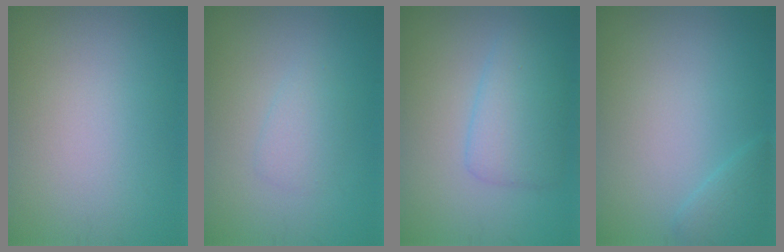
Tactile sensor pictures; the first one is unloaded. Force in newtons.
{"total": 1.4, "press": 1.4, "slide": 0.1}
{"total": 3.7, "press": 3.7, "slide": 0.2}
{"total": 1.5, "press": 1.5, "slide": 0.0}